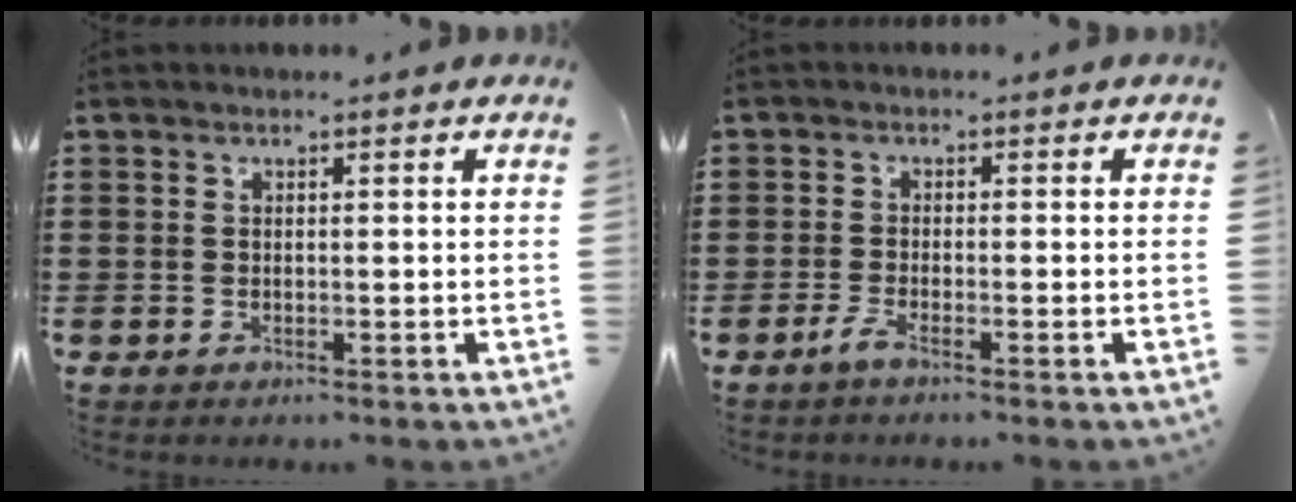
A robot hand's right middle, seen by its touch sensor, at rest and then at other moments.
{"total": 2.1, "force": [-1.3, 0.1, 1.6], "torque": [-0.036, -0.006, -0.025]}